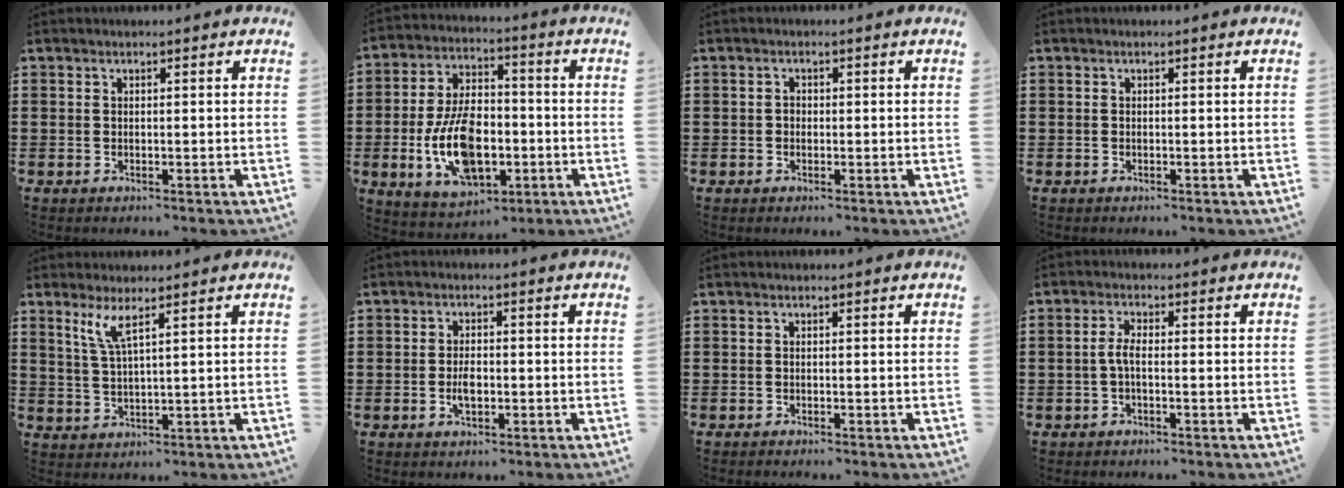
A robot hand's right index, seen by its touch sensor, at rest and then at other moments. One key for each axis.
{"total": 12.8, "fx": -3.1, "fy": 7.1, "fz": 10.2, "tx": -0.212, "ty": 0.001, "tz": -0.054}
{"total": 0.9, "fx": -0.2, "fy": 0.8, "fz": 0.4, "tx": -0.010, "ty": 0.002, "tz": -0.005}
{"total": 0.0}
{"total": 4.0, "fx": 2.4, "fy": 0.3, "fz": 3.1, "tx": -0.071, "ty": 0.001, "tz": 0.041}
{"total": 2.8, "fx": -0.6, "fy": 1.5, "fz": 2.3, "tx": -0.043, "ty": 0.002, "tz": -0.009}
{"total": 0.0}
{"total": 2.7, "fx": -0.7, "fy": 0.8, "fz": 2.5, "tx": -0.068, "ty": -0.006, "tz": -0.021}